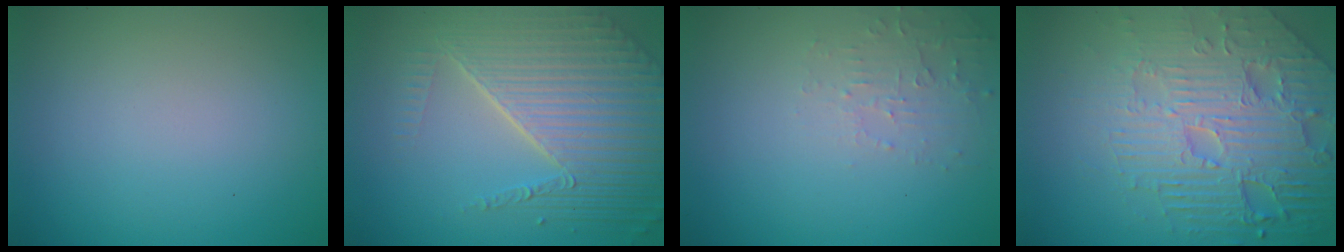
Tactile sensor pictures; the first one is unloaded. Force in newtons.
{"total": 8.5, "press": 5.6, "slide": 6.3}
{"total": 1.9, "press": 1.9, "slide": 0.3}
{"total": 8.7, "press": 6.1, "slide": 6.2}